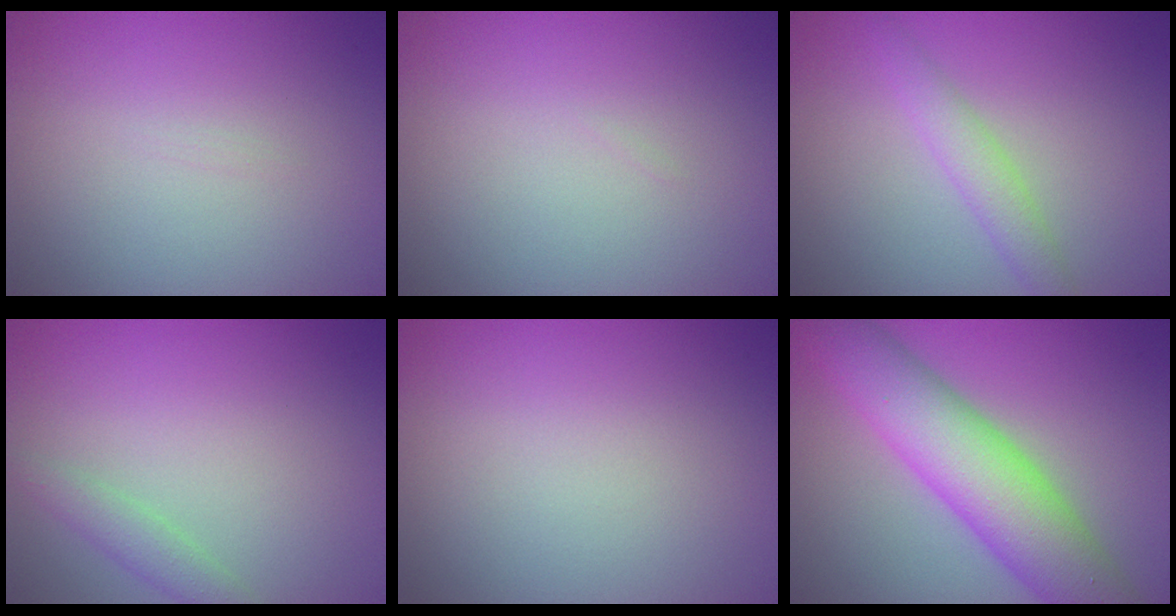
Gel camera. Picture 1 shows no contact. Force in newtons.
{"total": 0.0}
{"total": 2.3, "press": 2.3, "slide": 0.0}
{"total": 1.8, "press": 1.8, "slide": 0.1}
{"total": 0.0}
{"total": 8.9, "press": 8.9, "slide": 0.2}